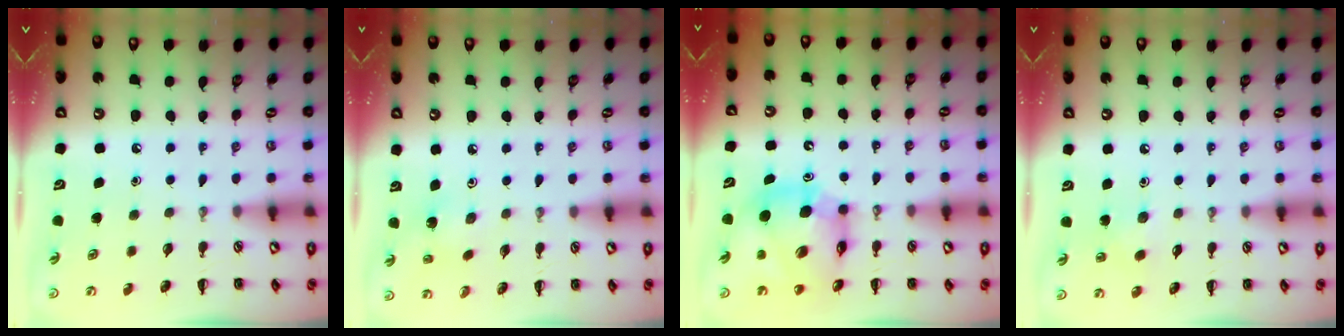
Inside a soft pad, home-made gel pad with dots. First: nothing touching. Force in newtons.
{"total": 3.0, "press": 2.8, "slide": 0.9}
{"total": 12.9, "press": 12.3, "slide": 3.9}
{"total": 4.0, "press": 3.8, "slide": 1.2}